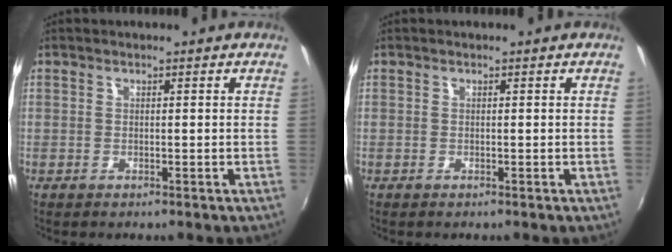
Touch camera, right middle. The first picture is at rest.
{"total": 0.0}